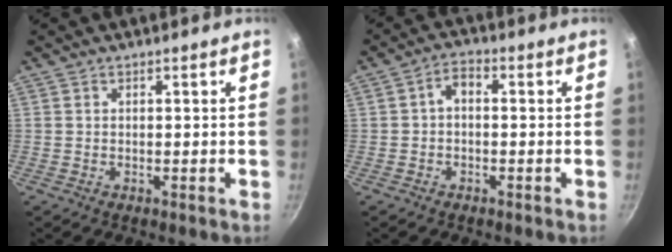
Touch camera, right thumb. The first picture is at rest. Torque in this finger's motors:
{"motor_torque": [0.07, 0.75, 0.57, 0.25, -0.01]}